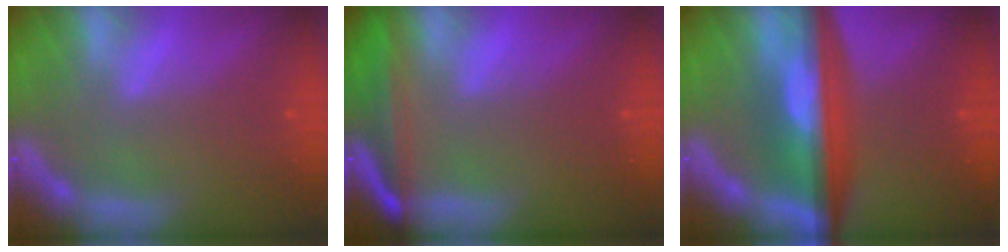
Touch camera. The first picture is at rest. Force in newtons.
{"total": 6.6}
{"total": 10.0}